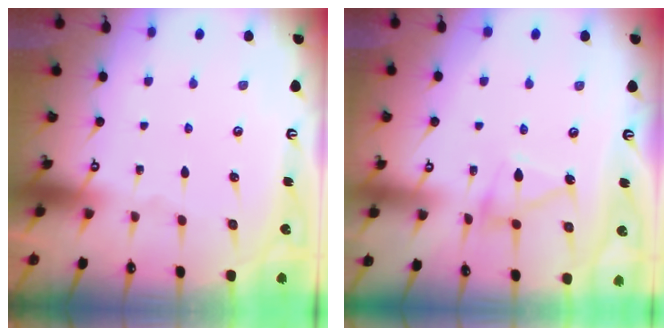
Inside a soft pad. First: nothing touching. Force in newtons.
{"total": 9.3, "press": 9.3, "slide": 0.6}